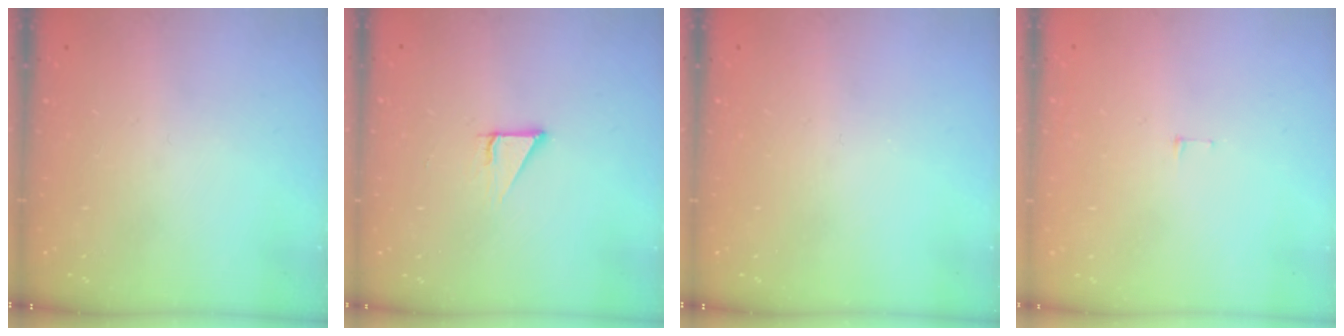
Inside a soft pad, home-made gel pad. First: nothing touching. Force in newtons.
{"total": 2.9, "press": 2.9, "slide": 0.1}
{"total": 0.0}
{"total": 3.8, "press": 3.8, "slide": 0.3}